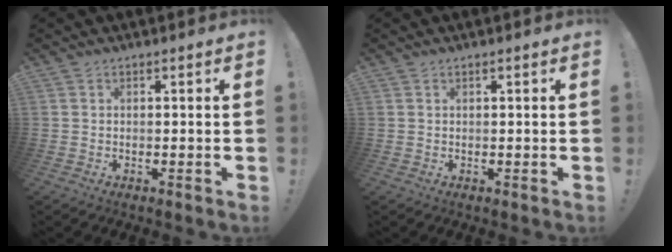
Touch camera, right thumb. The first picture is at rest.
{"total": 0.6, "force": [0.4, -0.2, 0.4], "torque": [-0.002, -0.004, 0.005]}